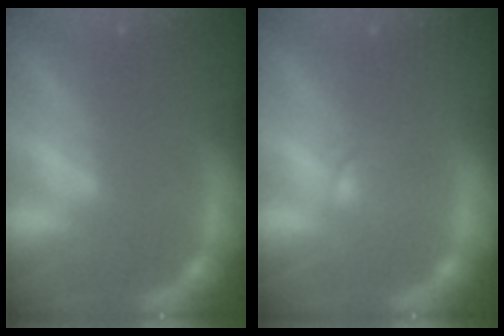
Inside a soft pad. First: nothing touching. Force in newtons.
{"total": 1.4}